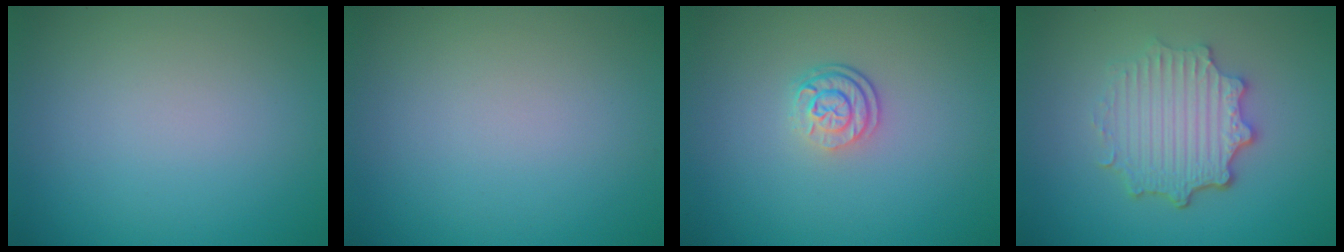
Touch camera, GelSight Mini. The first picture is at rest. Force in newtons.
{"total": 0.0}
{"total": 2.7, "press": 2.0, "slide": 1.8}
{"total": 5.0, "press": 3.9, "slide": 3.2}